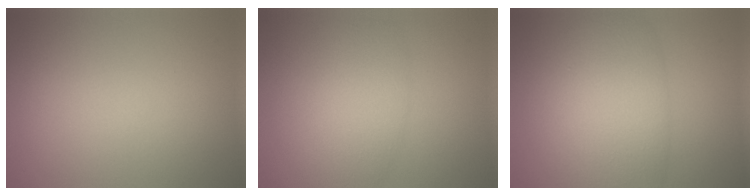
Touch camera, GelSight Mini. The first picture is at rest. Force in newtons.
{"total": 4.3, "press": 4.3, "slide": 0.3}
{"total": 7.9, "press": 7.9, "slide": 0.2}